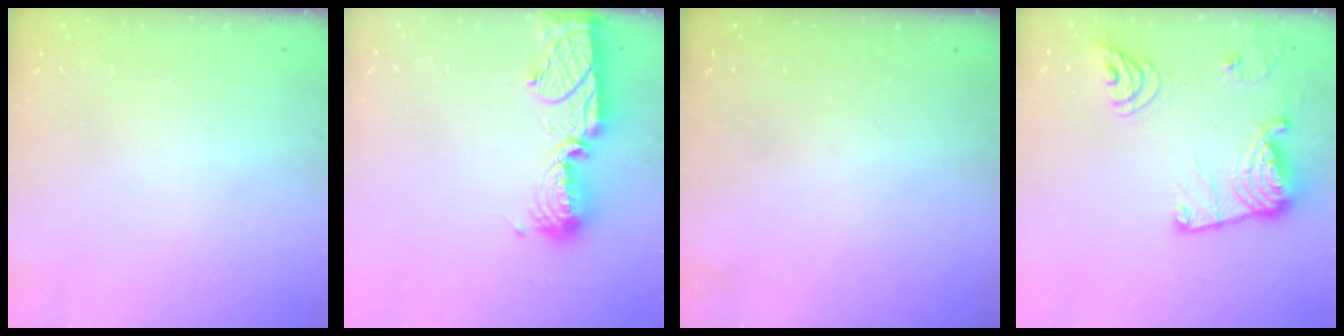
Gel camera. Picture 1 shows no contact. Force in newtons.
{"total": 13.4, "press": 13.3, "slide": 1.0}
{"total": 0.0}
{"total": 16.6, "press": 16.5, "slide": 1.8}